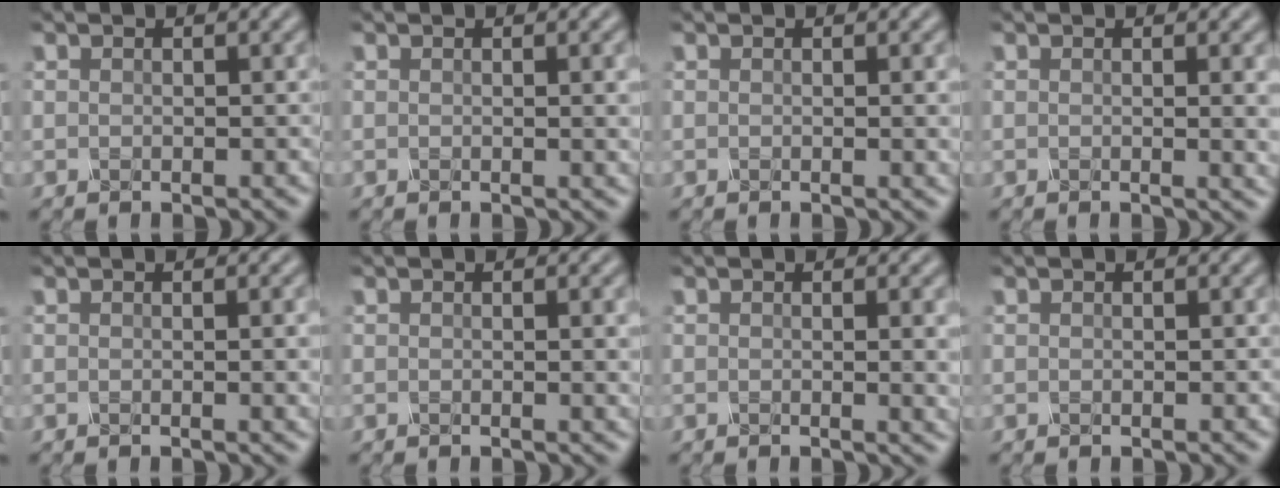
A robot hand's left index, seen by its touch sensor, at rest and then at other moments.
{"total": 2.6, "force": [0.2, 0.8, 2.4], "torque": [-0.021, 0.002, 0.000]}
{"total": 2.1, "force": [0.0, 0.7, 2.0], "torque": [-0.017, 0.001, -0.003]}
{"total": 2.9, "force": [0.1, 1.0, 2.8], "torque": [-0.023, 0.001, 0.000]}
{"total": 2.3, "force": [0.0, 0.7, 2.1], "torque": [-0.018, 0.001, -0.003]}
{"total": 2.0, "force": [0.1, 0.7, 1.9], "torque": [-0.017, 0.001, -0.002]}
{"total": 3.1, "force": [0.1, 1.1, 2.9], "torque": [-0.024, 0.001, 0.001]}
{"total": 0.0}